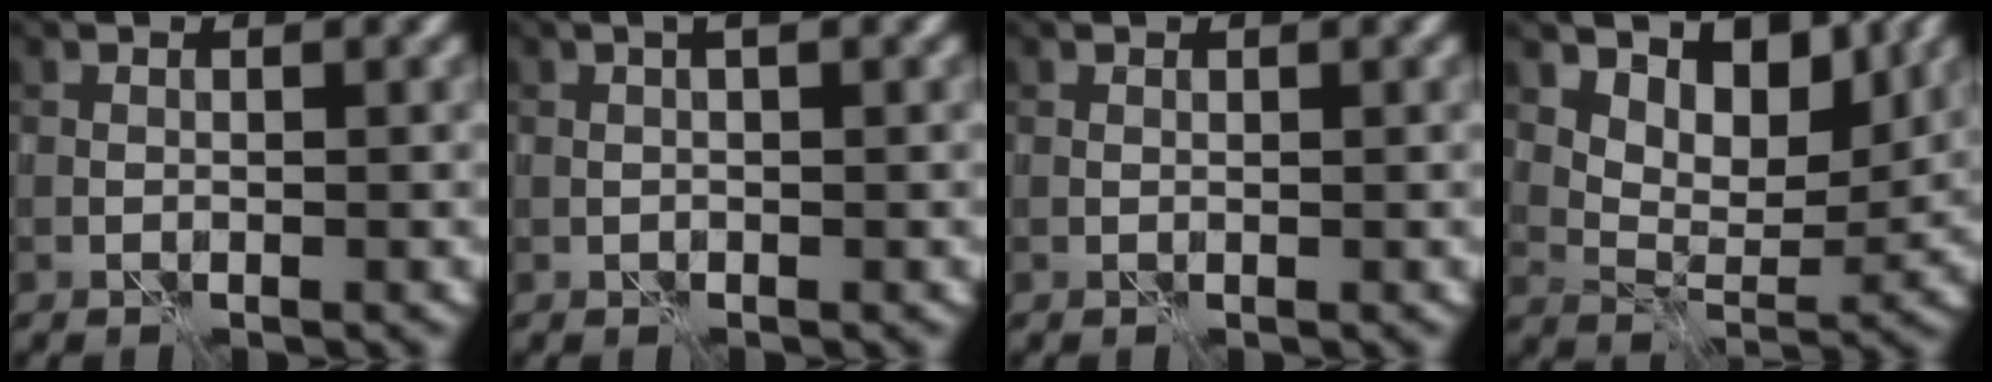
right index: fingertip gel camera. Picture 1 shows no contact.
{"total": 0.9, "force": [0.3, 0.1, 0.9], "torque": [-0.017, 0.002, 0.005]}
{"total": 0.0}
{"total": 6.2, "force": [4.0, 3.2, 3.5], "torque": [-0.053, -0.013, 0.060]}